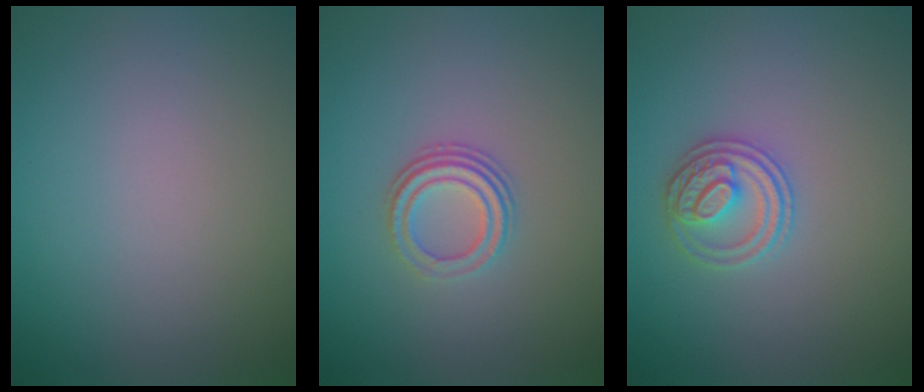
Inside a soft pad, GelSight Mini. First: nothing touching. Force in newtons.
{"total": 3.0, "press": 2.2, "slide": 2.0}
{"total": 2.7, "press": 2.6, "slide": 0.5}